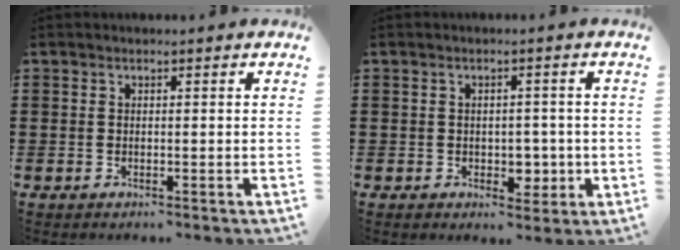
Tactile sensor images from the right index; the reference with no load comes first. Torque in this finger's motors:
{"motor_torque": [0.00, 0.05, 0.10, 0.04]}